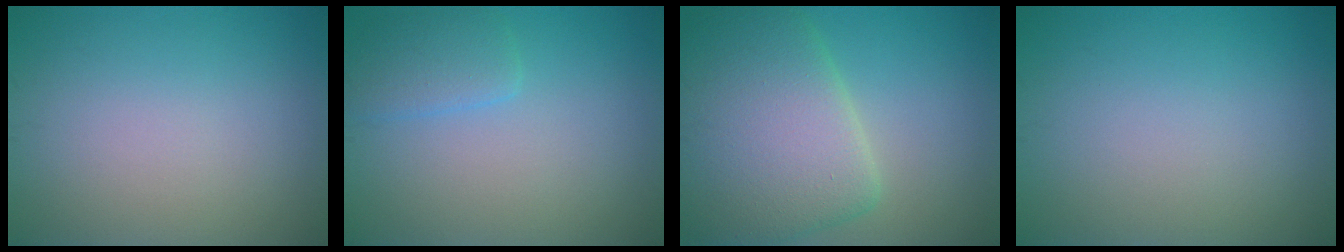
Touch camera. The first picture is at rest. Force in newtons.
{"total": 2.4, "press": 2.3, "slide": 0.2}
{"total": 9.5, "press": 9.5, "slide": 0.7}
{"total": 0.0}